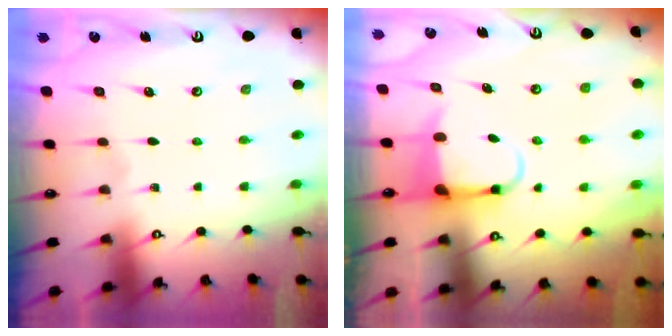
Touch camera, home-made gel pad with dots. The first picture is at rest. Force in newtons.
{"total": 4.1, "press": 4.1, "slide": 0.8}